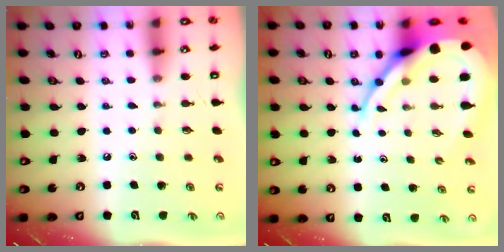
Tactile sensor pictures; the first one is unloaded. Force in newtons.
{"total": 12.8, "press": 12.8, "slide": 1.3}